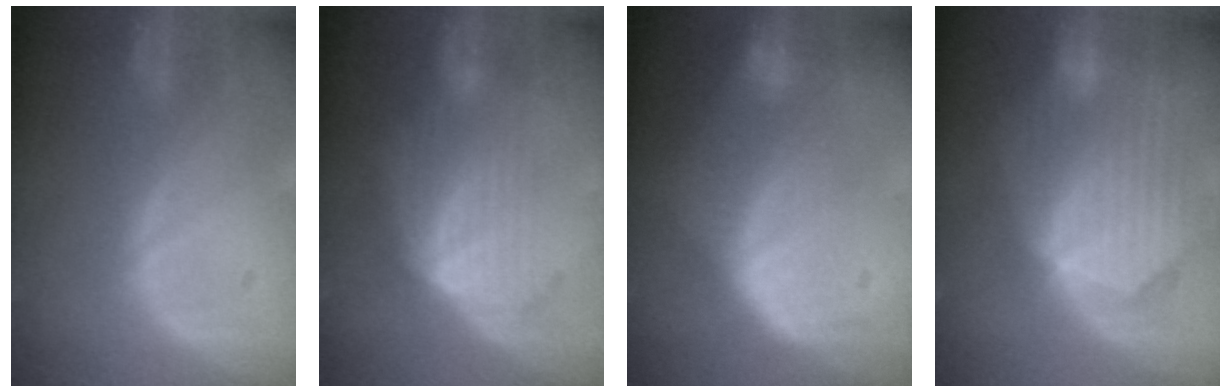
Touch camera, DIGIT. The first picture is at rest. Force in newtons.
{"total": 7.3, "press": 6.6, "slide": 3.2}
{"total": 7.2, "press": 6.7, "slide": 2.7}
{"total": 10.3, "press": 8.9, "slide": 5.3}